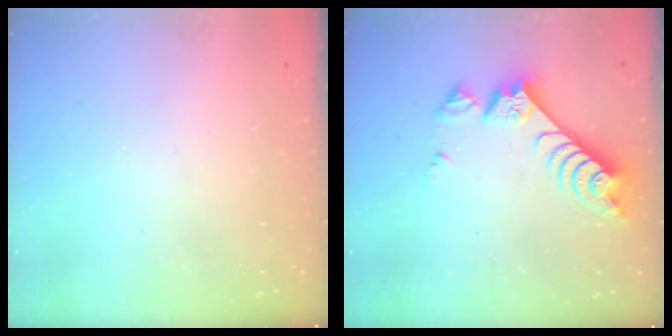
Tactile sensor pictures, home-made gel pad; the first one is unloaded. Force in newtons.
{"total": 10.2, "press": 10.1, "slide": 1.0}